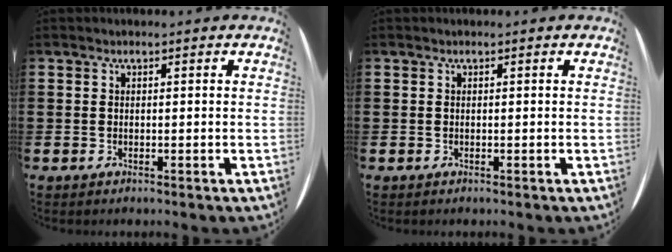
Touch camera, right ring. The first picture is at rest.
{"total": 0.0}